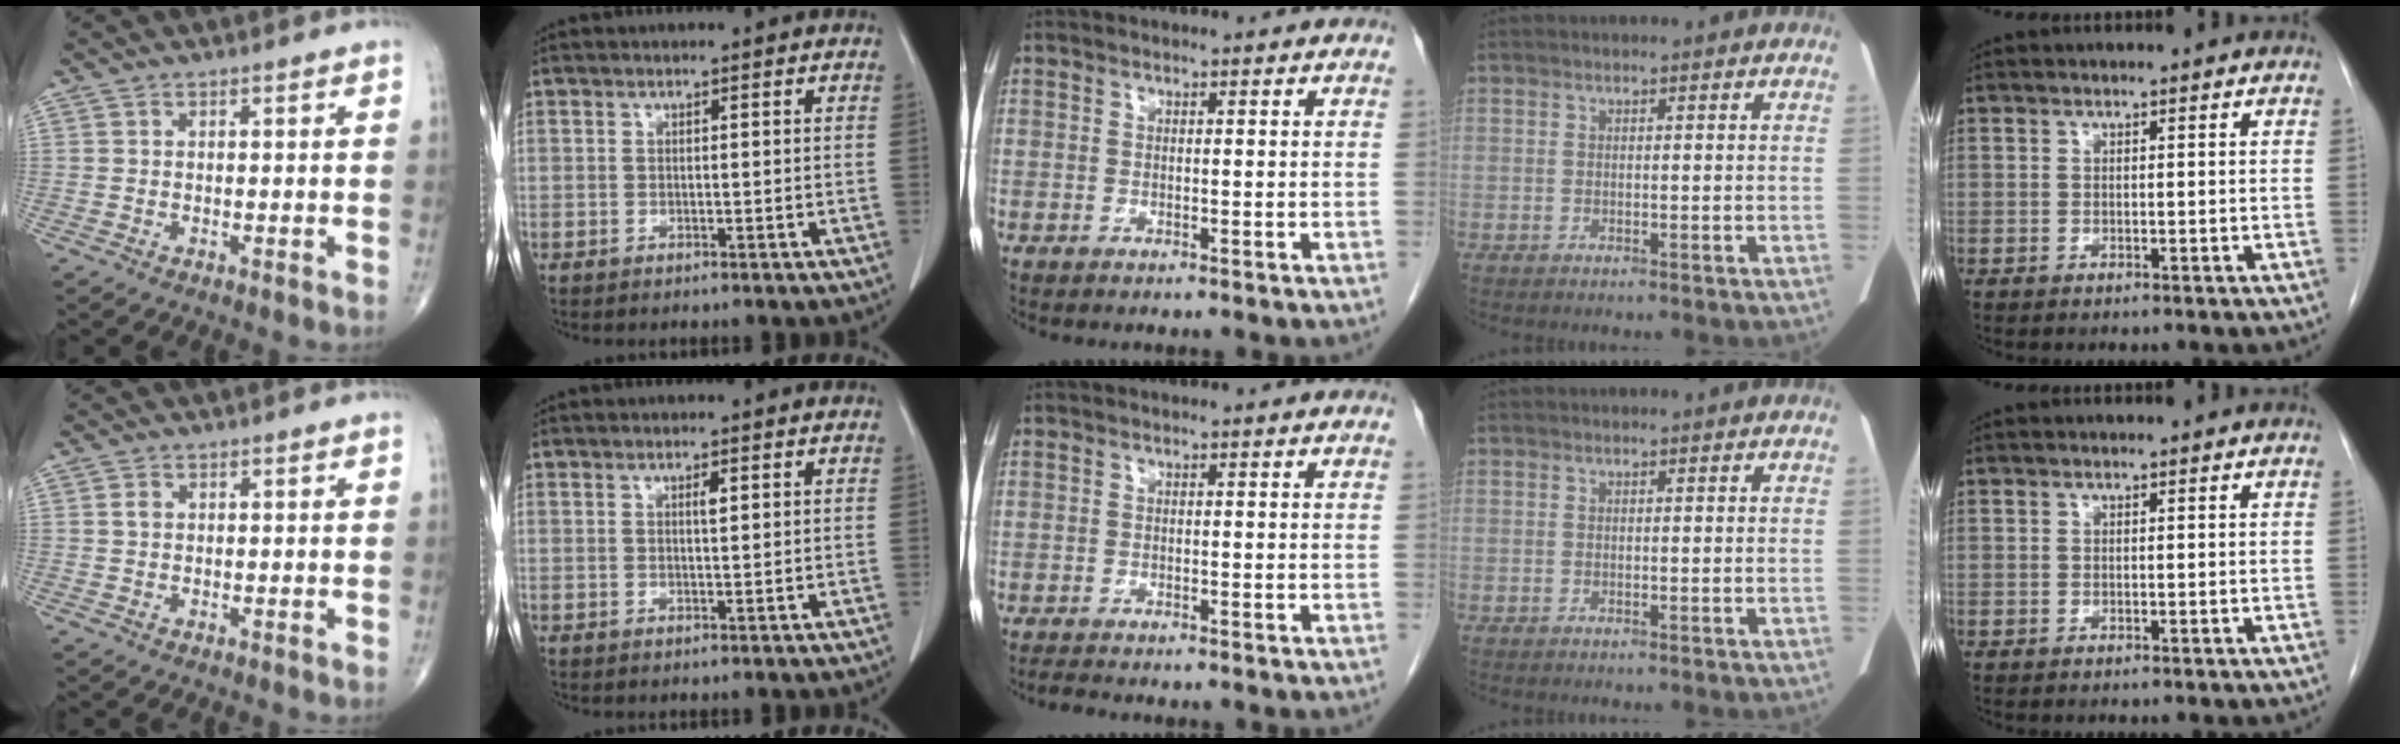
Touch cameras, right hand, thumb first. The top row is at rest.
{"thumb": {"total": 1.1, "force": [0.2, 0.8, 0.7], "torque": [-0.012, 0.002, 0.004]}, "index": {"total": 1.0, "force": [0.4, 0.1, 0.9], "torque": [-0.018, -0.001, 0.006]}, "middle": {"total": 1.1, "force": [-1.0, -0.3, 0.3], "torque": [-0.018, -0.009, -0.019]}}